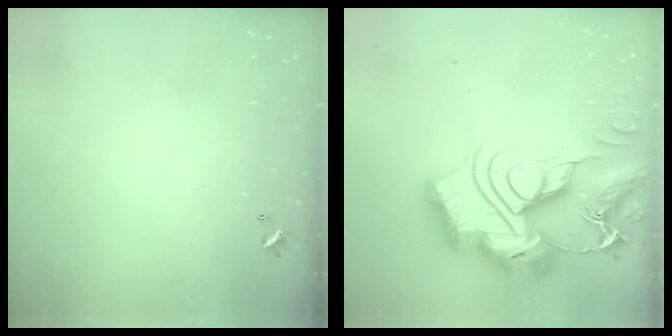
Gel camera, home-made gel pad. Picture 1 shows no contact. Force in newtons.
{"total": 0.6, "press": 0.6, "slide": 0.0}